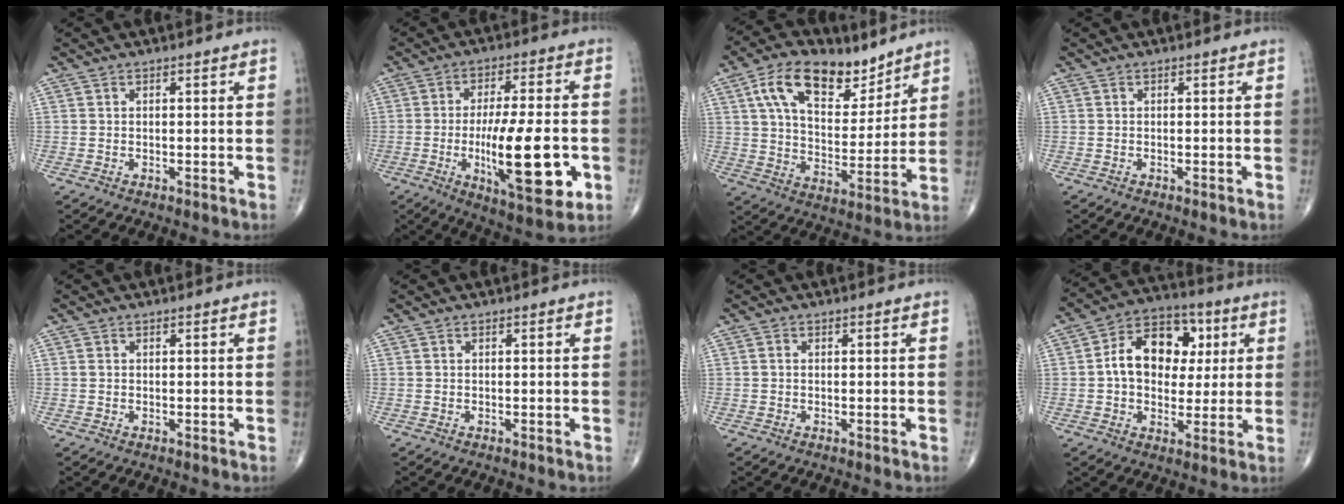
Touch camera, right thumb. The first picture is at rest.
{"total": 18.6, "force": [-4.2, 5.5, 17.3], "torque": [-0.271, -0.002, -0.055]}
{"total": 16.6, "force": [9.5, 9.0, 10.3], "torque": [-0.140, -0.034, 0.169]}
{"total": 0.0}
{"total": 0.5, "force": [0.1, 0.4, 0.3], "torque": [-0.006, 0.002, 0.003]}
{"total": 0.0}
{"total": 0.5, "force": [0.0, 0.4, 0.4], "torque": [-0.006, 0.001, -0.001]}
{"total": 14.7, "force": [2.3, 10.6, 10.0], "torque": [-0.118, 0.017, 0.030]}